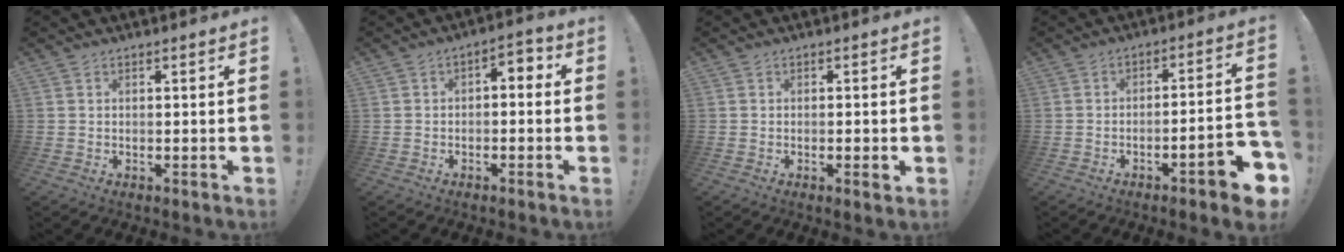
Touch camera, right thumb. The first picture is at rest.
{"total": 3.7, "force": [-2.3, 2.0, 2.2], "torque": [-0.017, 0.012, -0.046]}
{"total": 1.7, "force": [-0.3, 0.5, 1.6], "torque": [-0.015, 0.000, -0.006]}
{"total": 7.8, "force": [-4.6, 0.9, 6.2], "torque": [-0.080, 0.020, -0.077]}